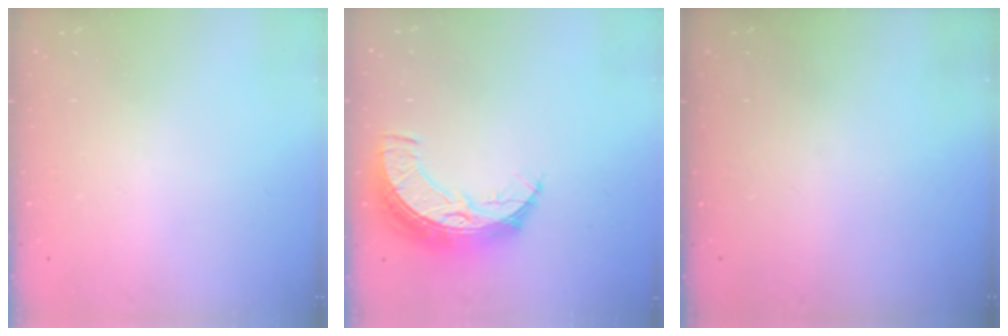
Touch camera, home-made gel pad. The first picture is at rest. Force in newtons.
{"total": 9.9, "press": 9.9, "slide": 0.7}
{"total": 0.0}